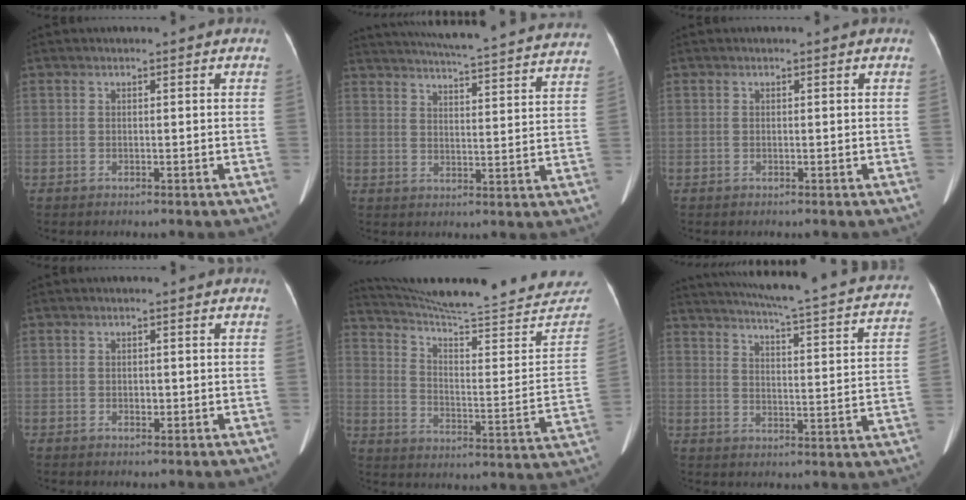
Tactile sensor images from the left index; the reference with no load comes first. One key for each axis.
{"total": 29.6, "fx": 27.6, "fy": 1.9, "fz": 10.6, "tx": -0.174, "ty": -0.049, "tz": 0.333}
{"total": 0.0}
{"total": 0.7, "fx": -0.1, "fy": 0.5, "fz": 0.5, "tx": -0.009, "ty": 0.000, "tz": -0.003}
{"total": 30.4, "fx": 28.2, "fy": 2.4, "fz": 11.0, "tx": -0.170, "ty": -0.106, "tz": 0.364}
{"total": 26.3, "fx": 23.1, "fy": 2.6, "fz": 12.3, "tx": -0.186, "ty": -0.041, "tz": 0.274}